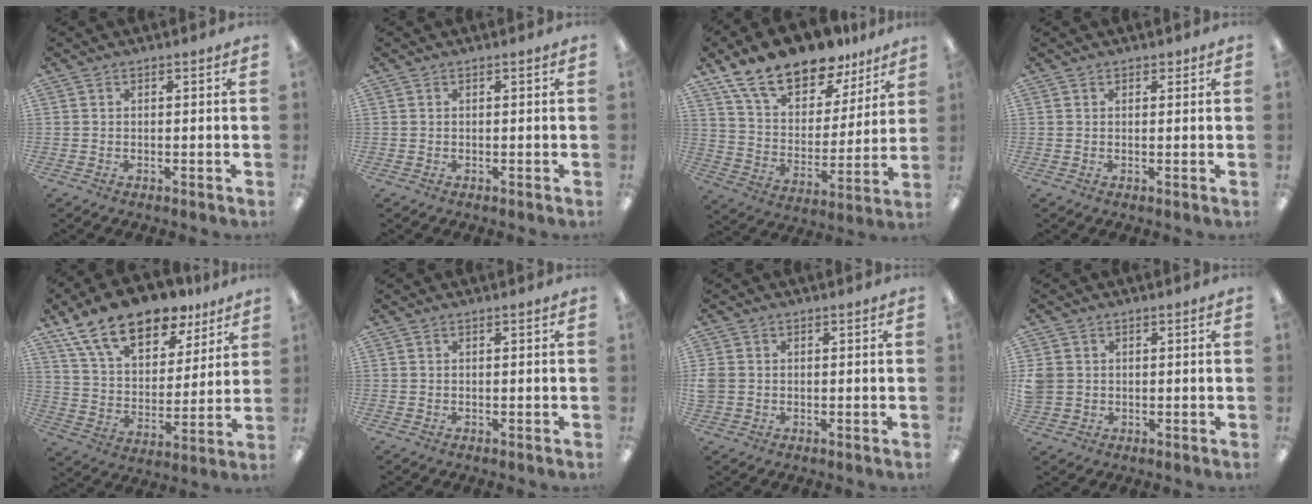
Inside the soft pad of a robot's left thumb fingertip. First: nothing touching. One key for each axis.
{"total": 0.0}
{"total": 17.2, "fx": 13.8, "fy": 7.7, "fz": 6.8, "tx": -0.131, "ty": -0.090, "tz": 0.247}
{"total": 1.2, "fx": 0.8, "fy": 0.9, "fz": 0.2, "tx": 0.004, "ty": -0.001, "tz": 0.012}
{"total": 17.7, "fx": 12.6, "fy": 8.6, "fz": 8.9, "tx": -0.164, "ty": -0.068, "tz": 0.228}
{"total": 0.0}
{"total": 2.7, "fx": -0.1, "fy": 2.5, "fz": 1.0, "tx": -0.017, "ty": 0.006, "tz": -0.001}
{"total": 3.8, "fx": 0.4, "fy": 3.7, "fz": 0.9, "tx": -0.013, "ty": 0.005, "tz": 0.008}